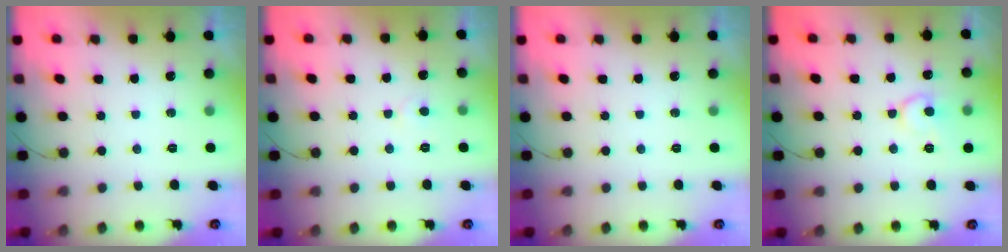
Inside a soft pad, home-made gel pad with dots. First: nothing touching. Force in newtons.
{"total": 3.0, "press": 3.0, "slide": 0.3}
{"total": 0.0}
{"total": 9.3, "press": 9.2, "slide": 0.8}